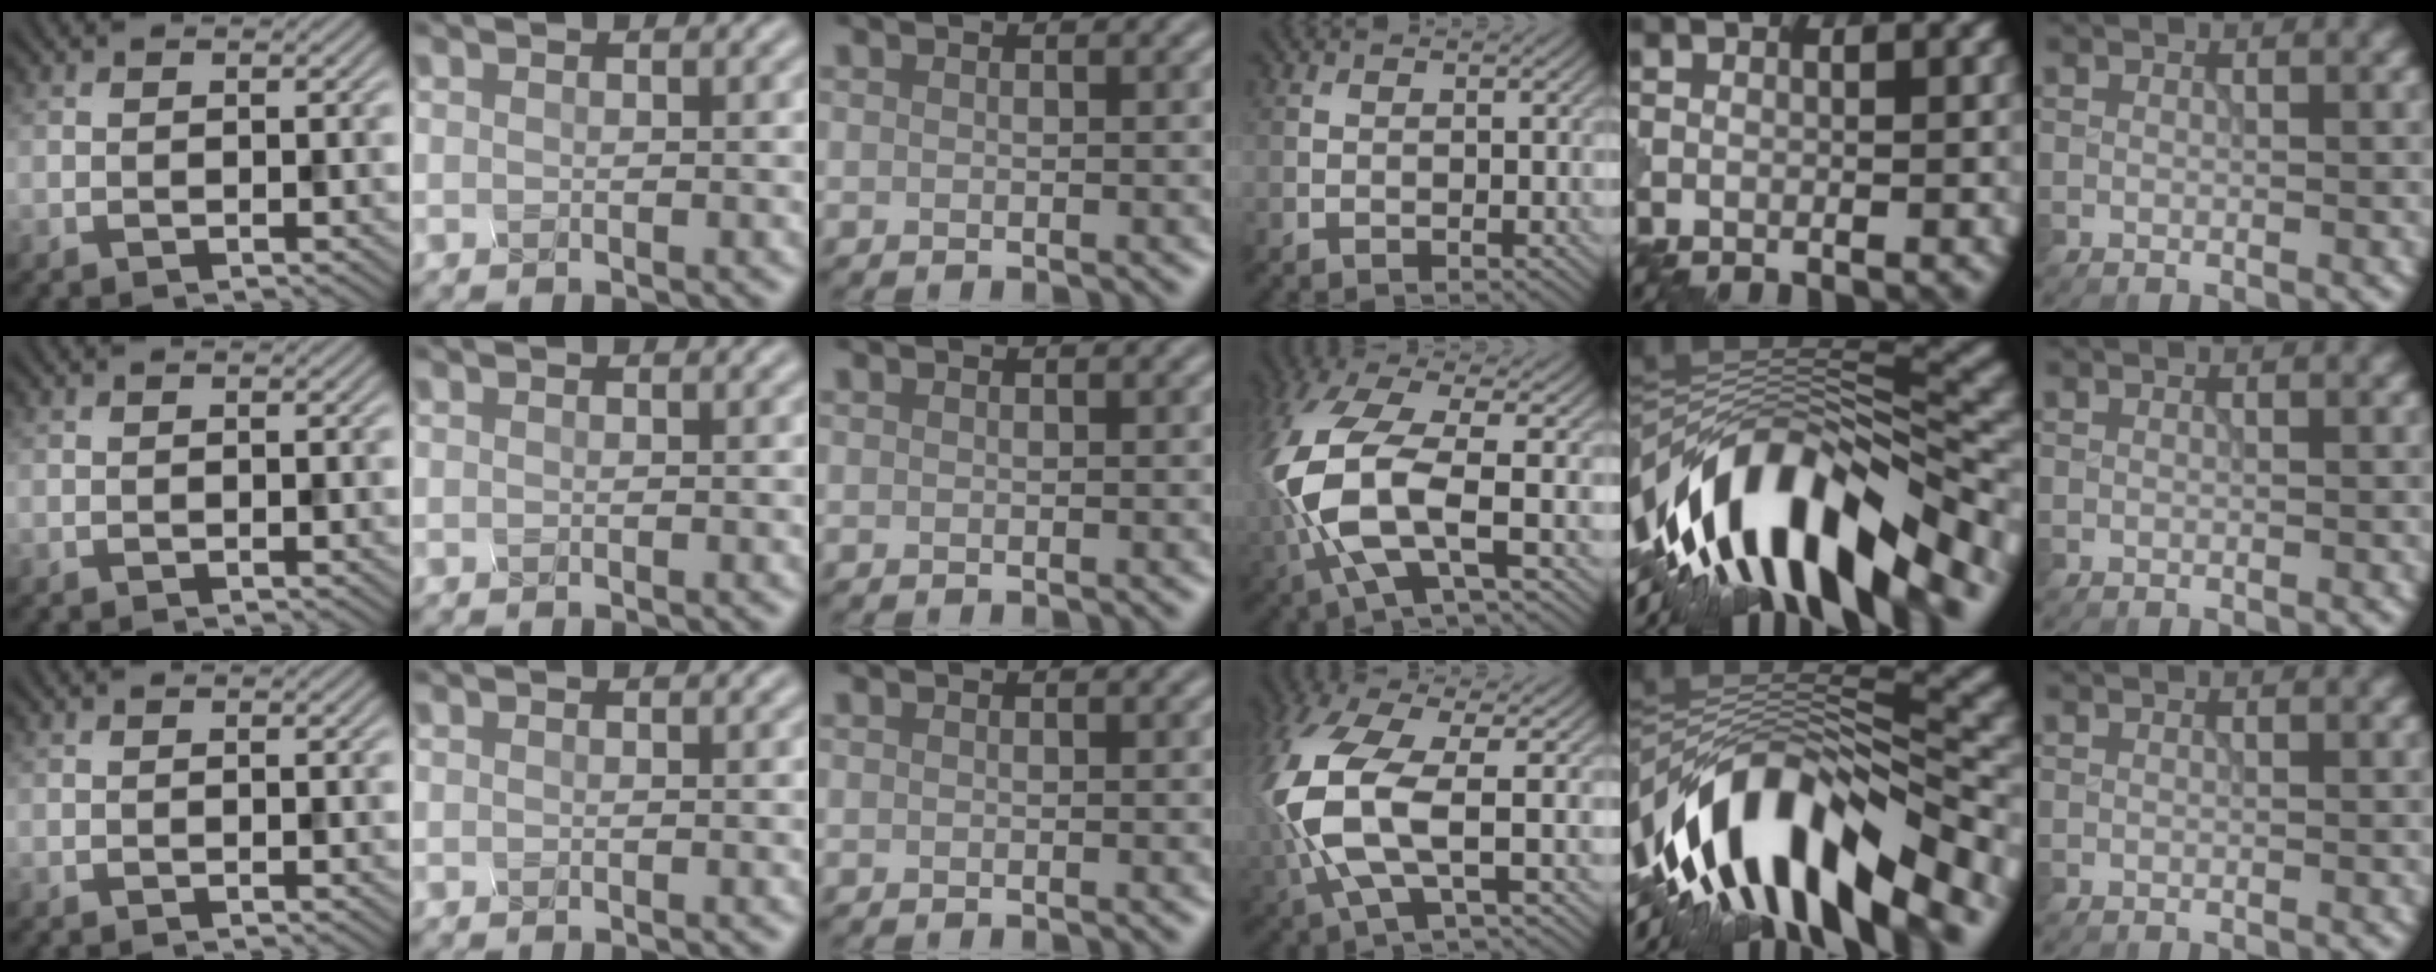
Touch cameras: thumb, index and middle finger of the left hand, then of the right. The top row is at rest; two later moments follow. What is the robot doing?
{"motion": "squeeze", "object": "hand grip exerciser"}